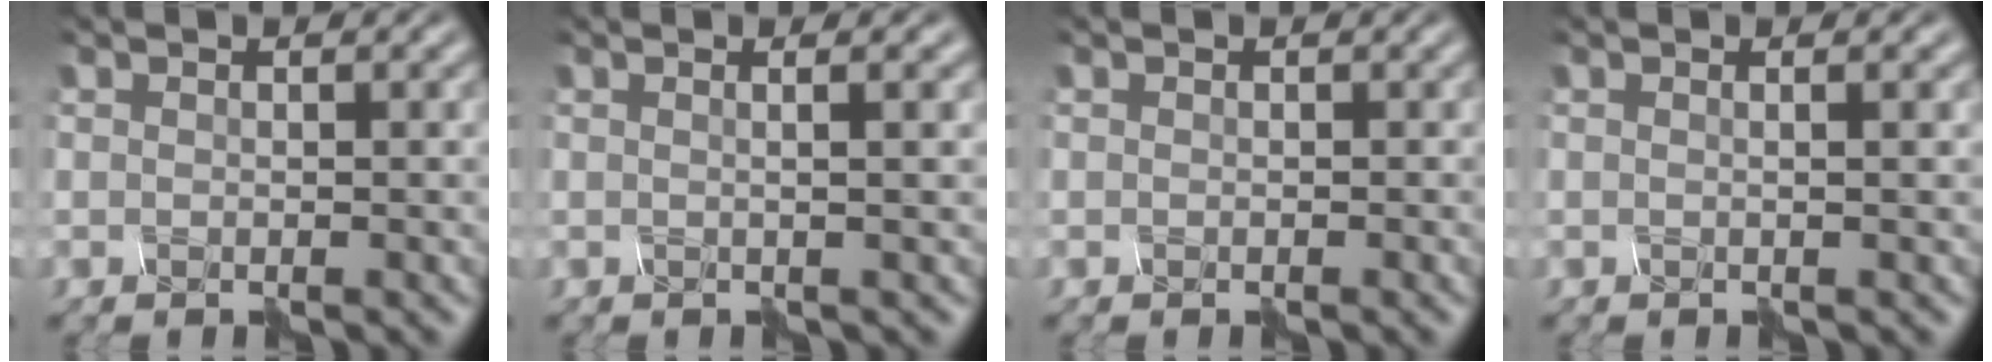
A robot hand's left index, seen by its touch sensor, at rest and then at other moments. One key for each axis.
{"total": 2.9, "fx": 0.9, "fy": 1.3, "fz": 2.4, "tx": -0.023, "ty": 0.035, "tz": -0.010}
{"total": 0.8, "fx": -0.2, "fy": -0.4, "fz": -0.6, "tx": -0.004, "ty": 0.000, "tz": 0.009}
{"total": 1.8, "fx": 0.5, "fy": 0.9, "fz": 1.5, "tx": -0.011, "ty": 0.025, "tz": -0.012}